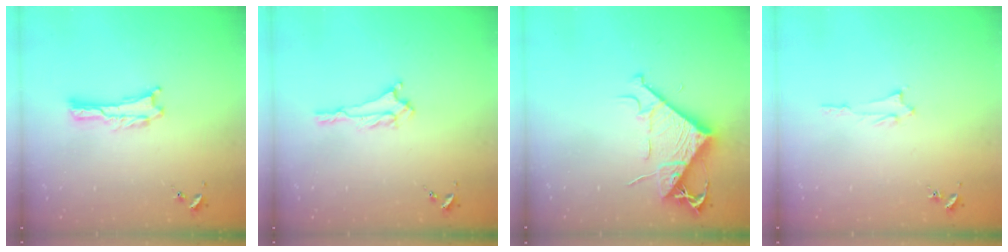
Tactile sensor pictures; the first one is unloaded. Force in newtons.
{"total": 1.9, "press": 1.9, "slide": 0.4}
{"total": 8.2, "press": 8.1, "slide": 1.1}
{"total": 1.2, "press": 1.2, "slide": 0.1}